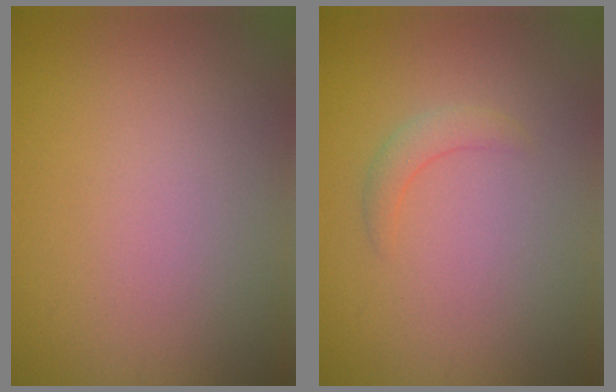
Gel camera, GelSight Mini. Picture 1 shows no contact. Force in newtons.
{"total": 1.5, "press": 1.5, "slide": 0.2}